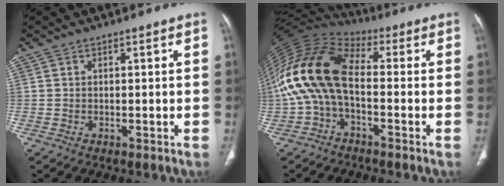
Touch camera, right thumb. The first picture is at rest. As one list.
[{"total": 15.6, "force": [-1.1, 8.7, 12.9], "torque": [-0.260, 0.046, -0.034]}]